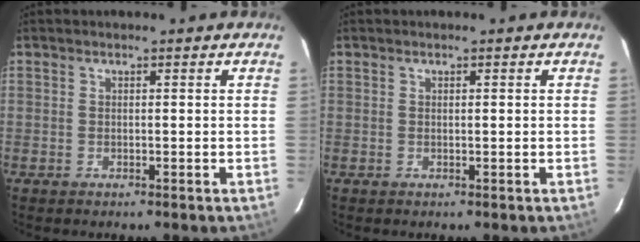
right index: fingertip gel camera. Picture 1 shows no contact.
{"total": 0.0}